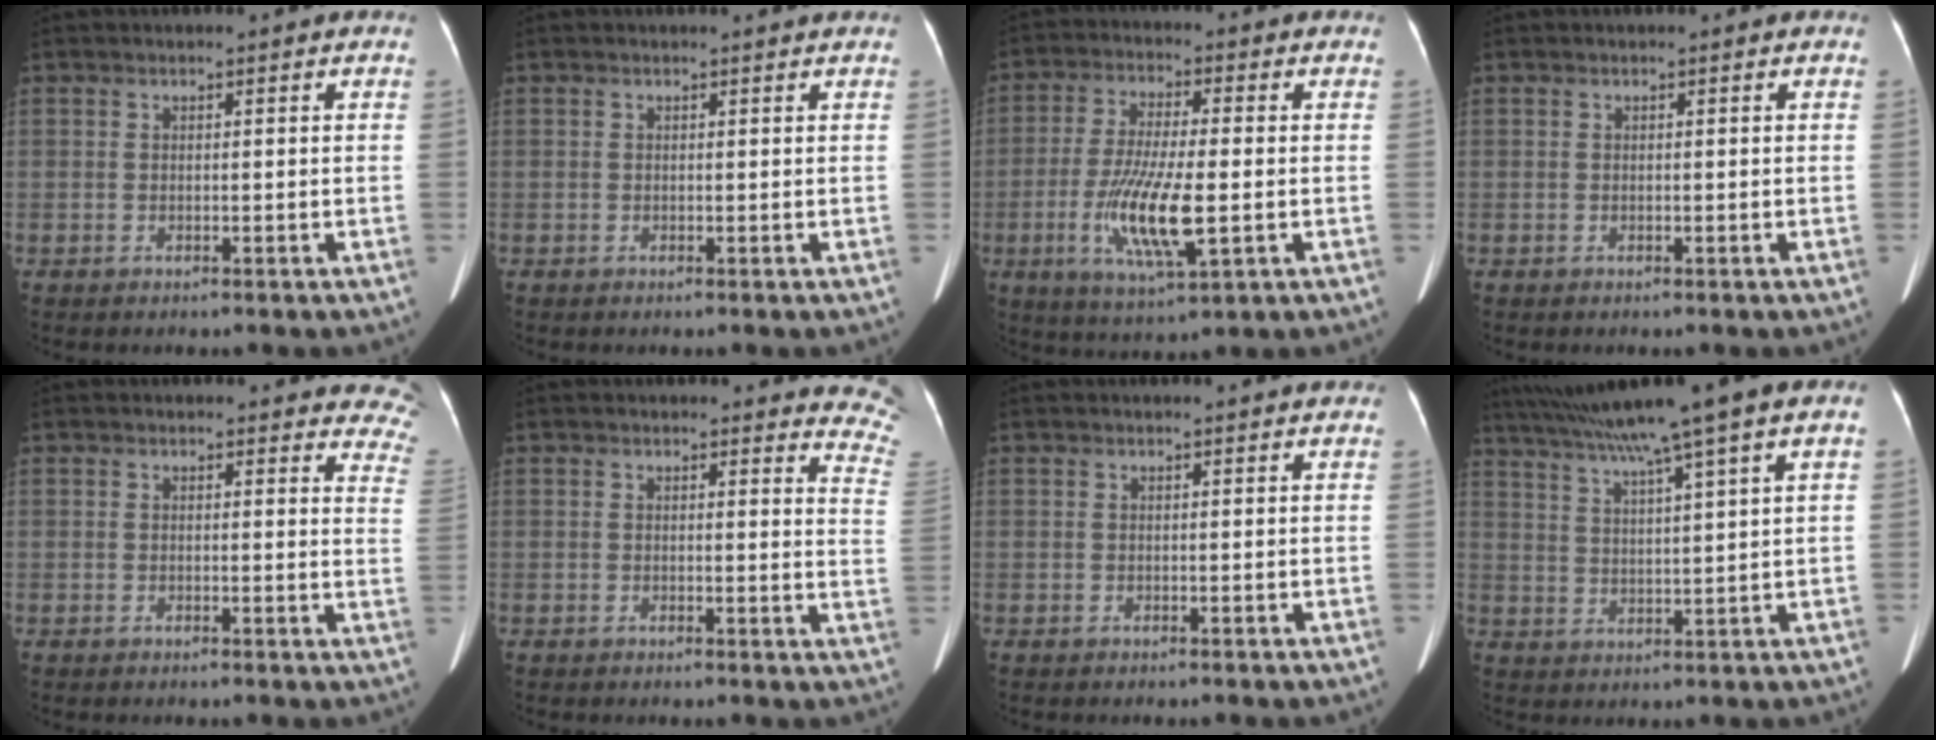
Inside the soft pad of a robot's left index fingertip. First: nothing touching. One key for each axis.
{"total": 0.9, "fx": 0.9, "fy": -0.1, "fz": 0.2, "tx": -0.011, "ty": -0.002, "tz": 0.004}
{"total": 11.5, "fx": -2.5, "fy": 2.1, "fz": 11.0, "tx": -0.221, "ty": -0.016, "tz": -0.043}
{"total": 0.0}
{"total": 9.0, "fx": 8.3, "fy": 3.0, "fz": 1.6, "tx": 0.028, "ty": -0.034, "tz": 0.045}
{"total": 9.2, "fx": 9.0, "fy": 1.8, "fz": 1.2, "tx": 0.026, "ty": -0.071, "tz": 0.047}
{"total": 4.6, "fx": 4.3, "fy": 0.5, "fz": 1.5, "tx": -0.019, "ty": 0.013, "tz": 0.032}
{"total": 13.6, "fx": 9.8, "fy": -1.3, "fz": 9.4, "tx": -0.154, "ty": 0.034, "tz": 0.148}